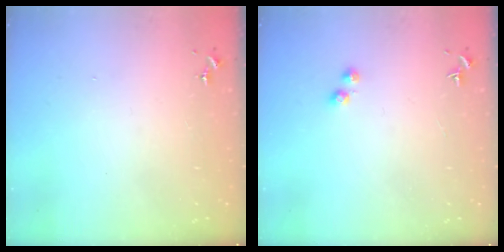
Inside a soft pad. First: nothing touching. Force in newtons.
{"total": 2.8, "press": 2.7, "slide": 0.7}